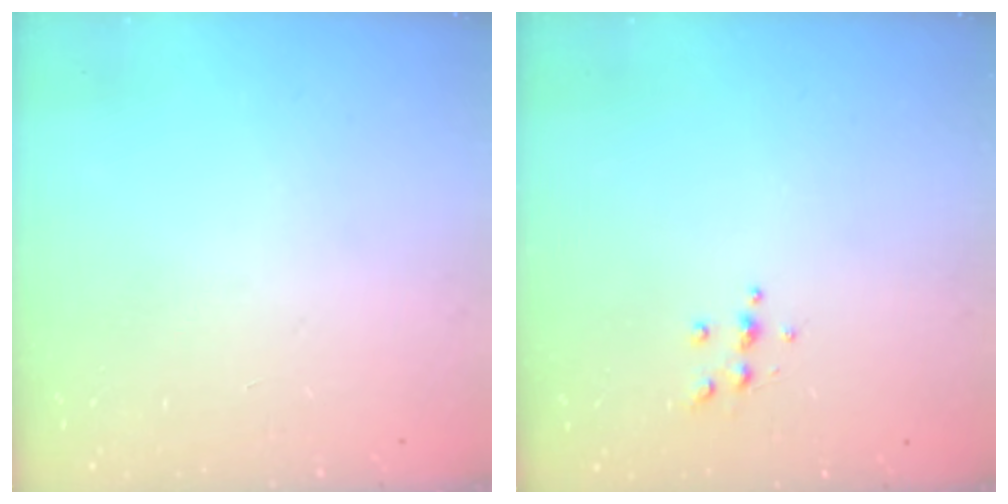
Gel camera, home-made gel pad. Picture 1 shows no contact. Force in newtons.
{"total": 4.3, "press": 4.3, "slide": 0.5}